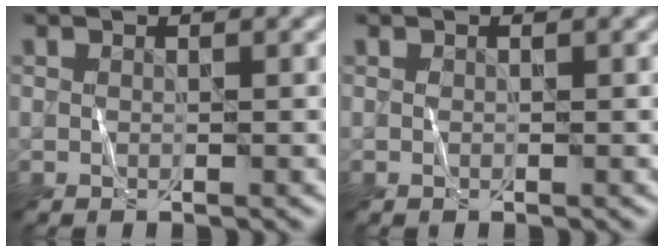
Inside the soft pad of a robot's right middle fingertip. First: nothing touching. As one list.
[{"total": 0.0}]